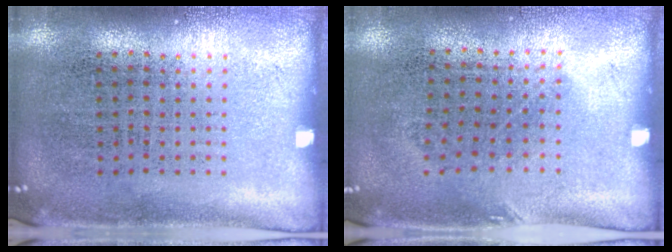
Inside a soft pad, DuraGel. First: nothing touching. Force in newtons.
{"total": 0.9, "press": 0.6, "slide": 0.6}